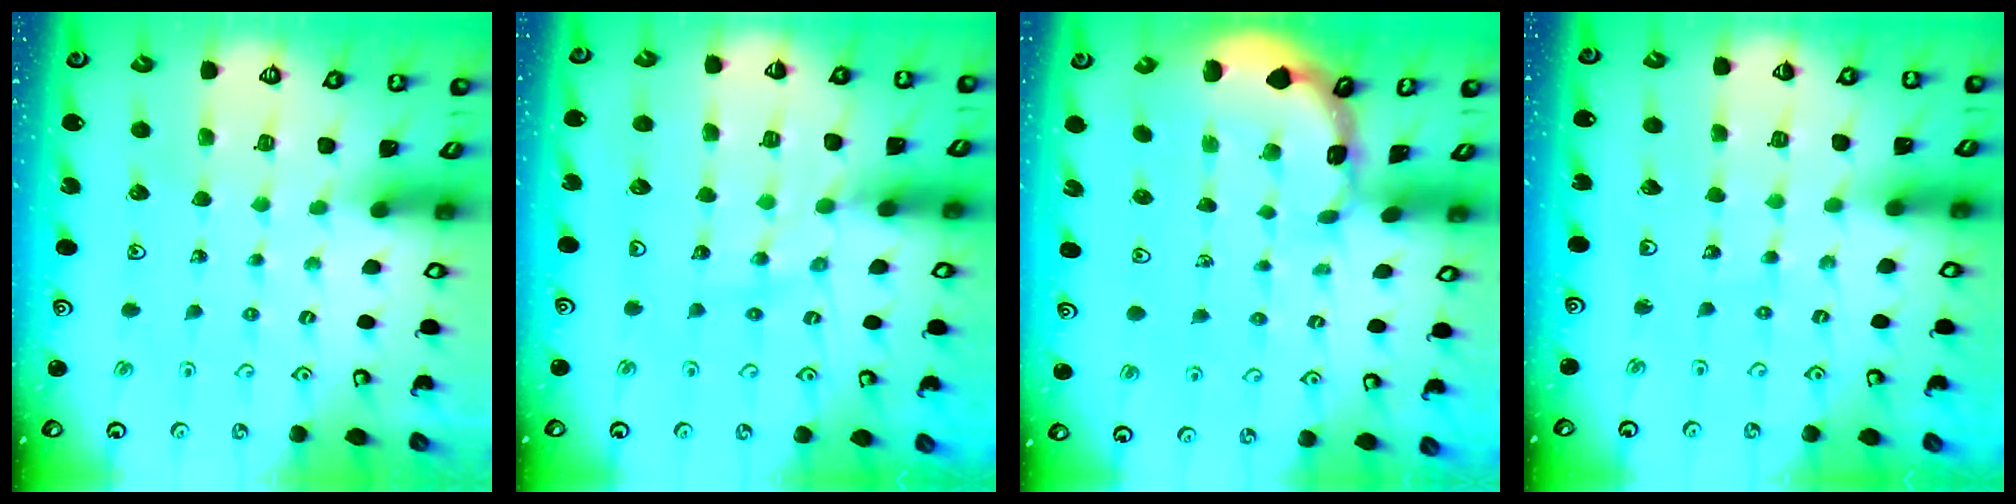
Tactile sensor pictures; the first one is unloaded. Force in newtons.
{"total": 12.6, "press": 12.5, "slide": 1.5}
{"total": 2.7, "press": 2.7, "slide": 0.3}
{"total": 3.4, "press": 3.4, "slide": 0.2}